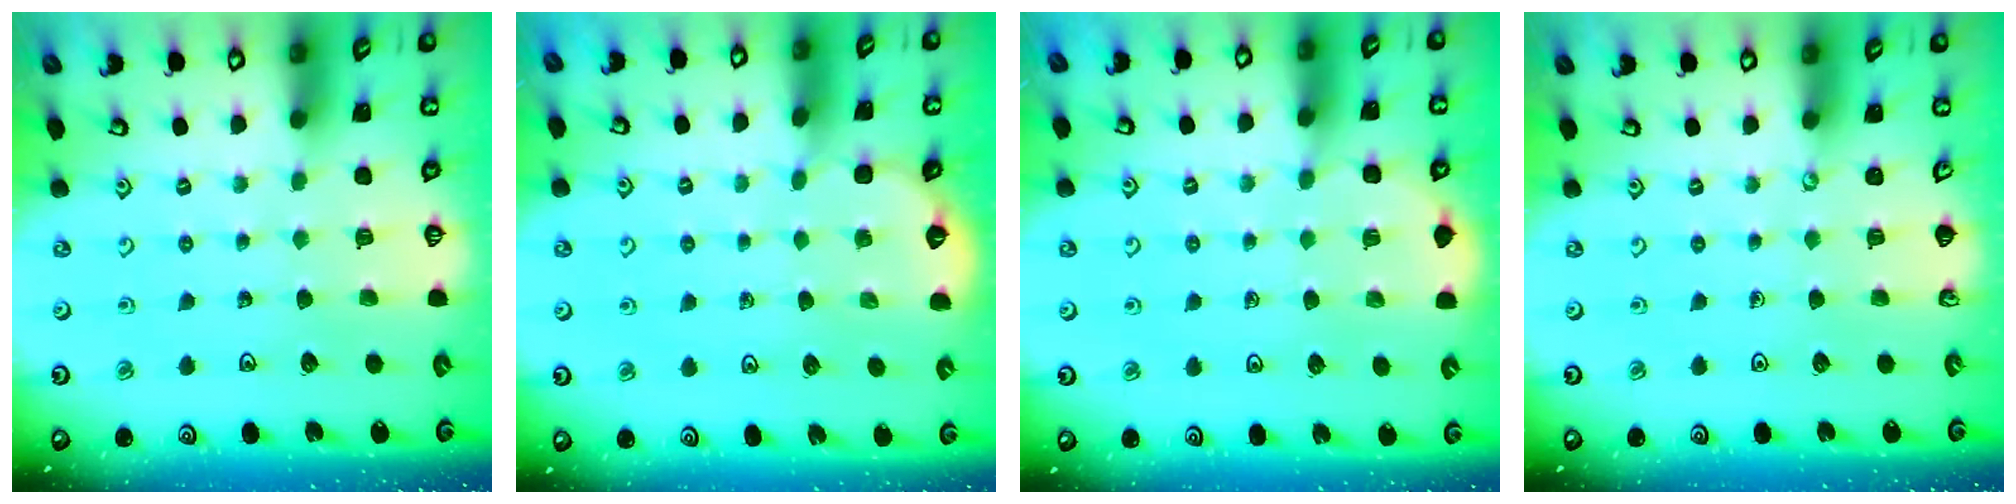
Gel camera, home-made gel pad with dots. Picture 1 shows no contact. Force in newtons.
{"total": 3.1, "press": 3.1, "slide": 0.2}
{"total": 5.2, "press": 4.7, "slide": 2.1}
{"total": 0.0}